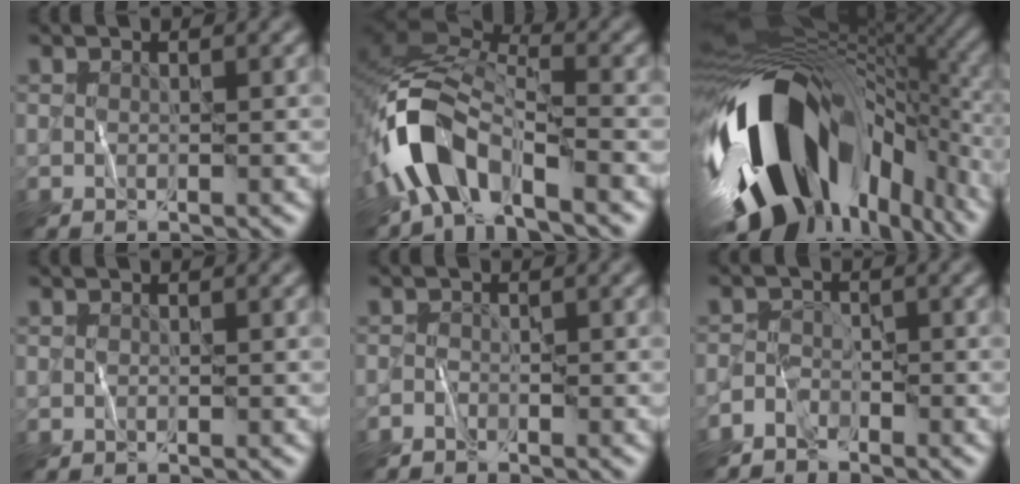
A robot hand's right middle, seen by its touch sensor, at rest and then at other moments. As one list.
[{"total": 8.3, "force": [-4.6, 4.0, 5.7], "torque": [-0.105, 0.006, -0.100]}, {"total": 17.7, "force": [-5.7, 9.9, 13.5], "torque": [-0.236, -0.014, -0.095]}, {"total": 0.0}, {"total": 0.9, "force": [-0.9, 0.2, 0.0], "torque": [0.000, 0.004, -0.020]}, {"total": 2.2, "force": [-2.0, 0.9, 0.3], "torque": [-0.005, 0.004, -0.048]}]